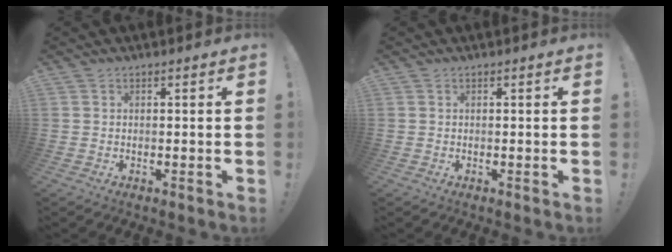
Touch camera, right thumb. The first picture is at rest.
{"total": 0.0}